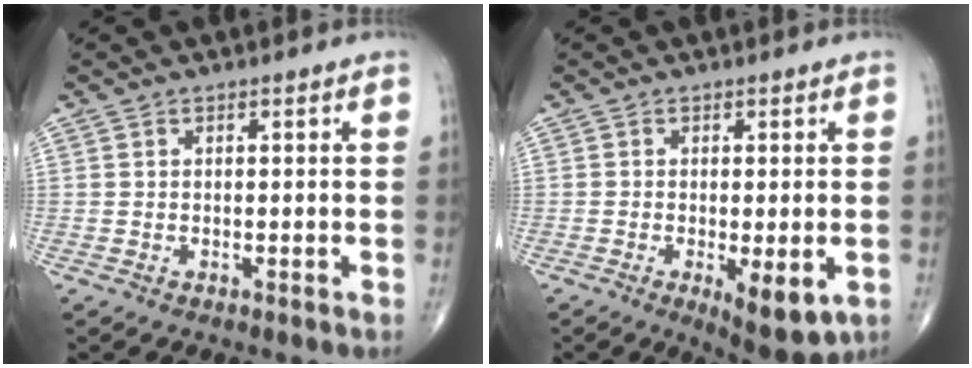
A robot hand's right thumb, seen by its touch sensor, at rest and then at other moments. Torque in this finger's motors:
{"motor_torque": [0.66, 1.00, 0.32, -0.45, 0.18]}